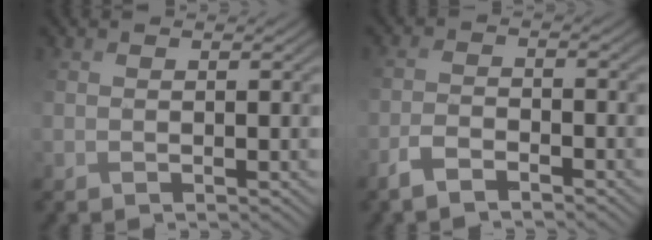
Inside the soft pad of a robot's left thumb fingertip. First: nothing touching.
{"total": 2.8, "force": [-2.4, 0.5, 1.3], "torque": [-0.020, 0.001, -0.052]}